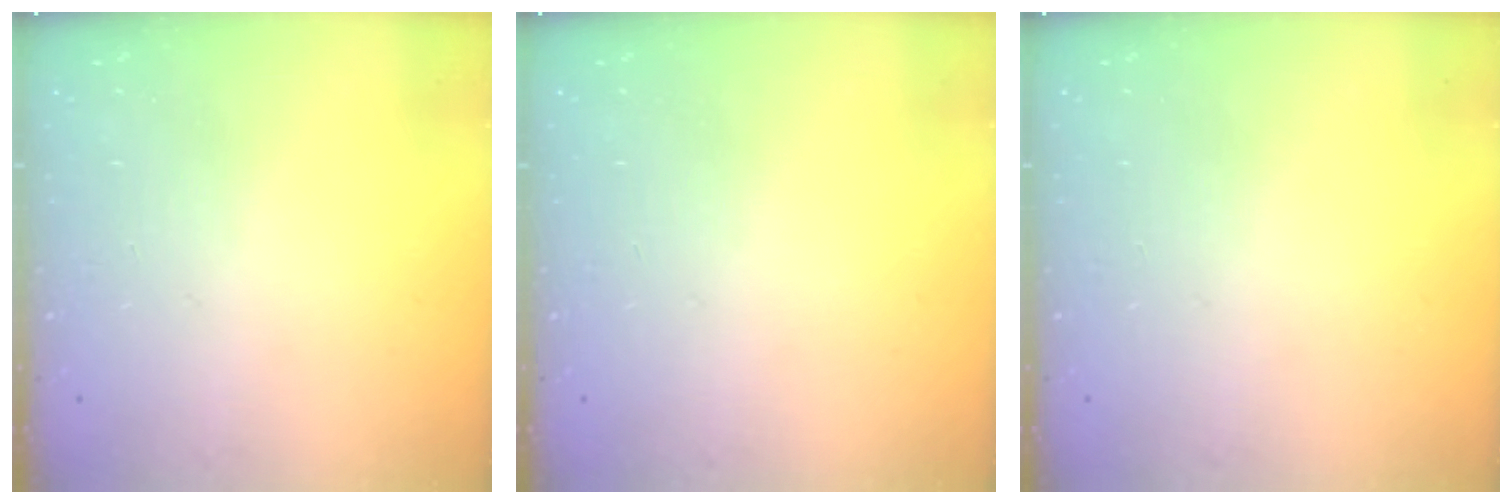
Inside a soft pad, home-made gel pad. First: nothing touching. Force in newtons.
{"total": 0.0}
{"total": 0.0}